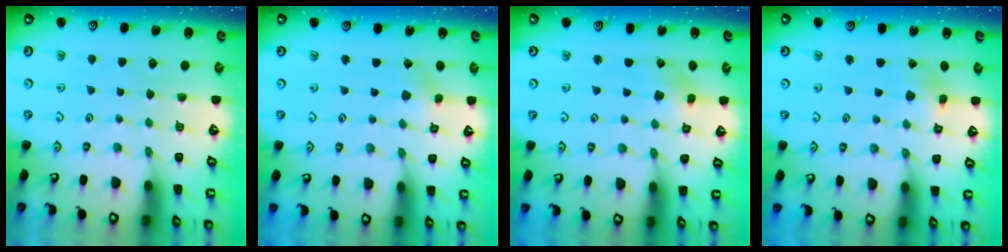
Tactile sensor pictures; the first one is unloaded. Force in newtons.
{"total": 2.1, "press": 2.1, "slide": 0.2}
{"total": 2.7, "press": 2.7, "slide": 0.4}
{"total": 2.4, "press": 2.3, "slide": 0.4}